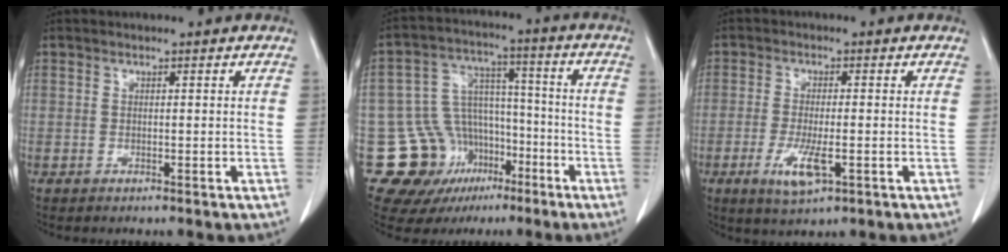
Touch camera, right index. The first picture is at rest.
{"total": 15.7, "force": [-7.3, 13.0, 4.9], "torque": [-0.091, 0.071, -0.099]}
{"total": 5.7, "force": [-2.0, 1.4, 5.1], "torque": [-0.100, -0.009, -0.028]}